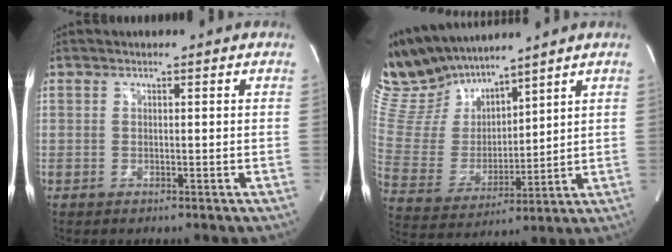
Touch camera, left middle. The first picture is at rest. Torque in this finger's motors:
{"motor_torque": [0.12, -0.70, 0.07, -0.03]}